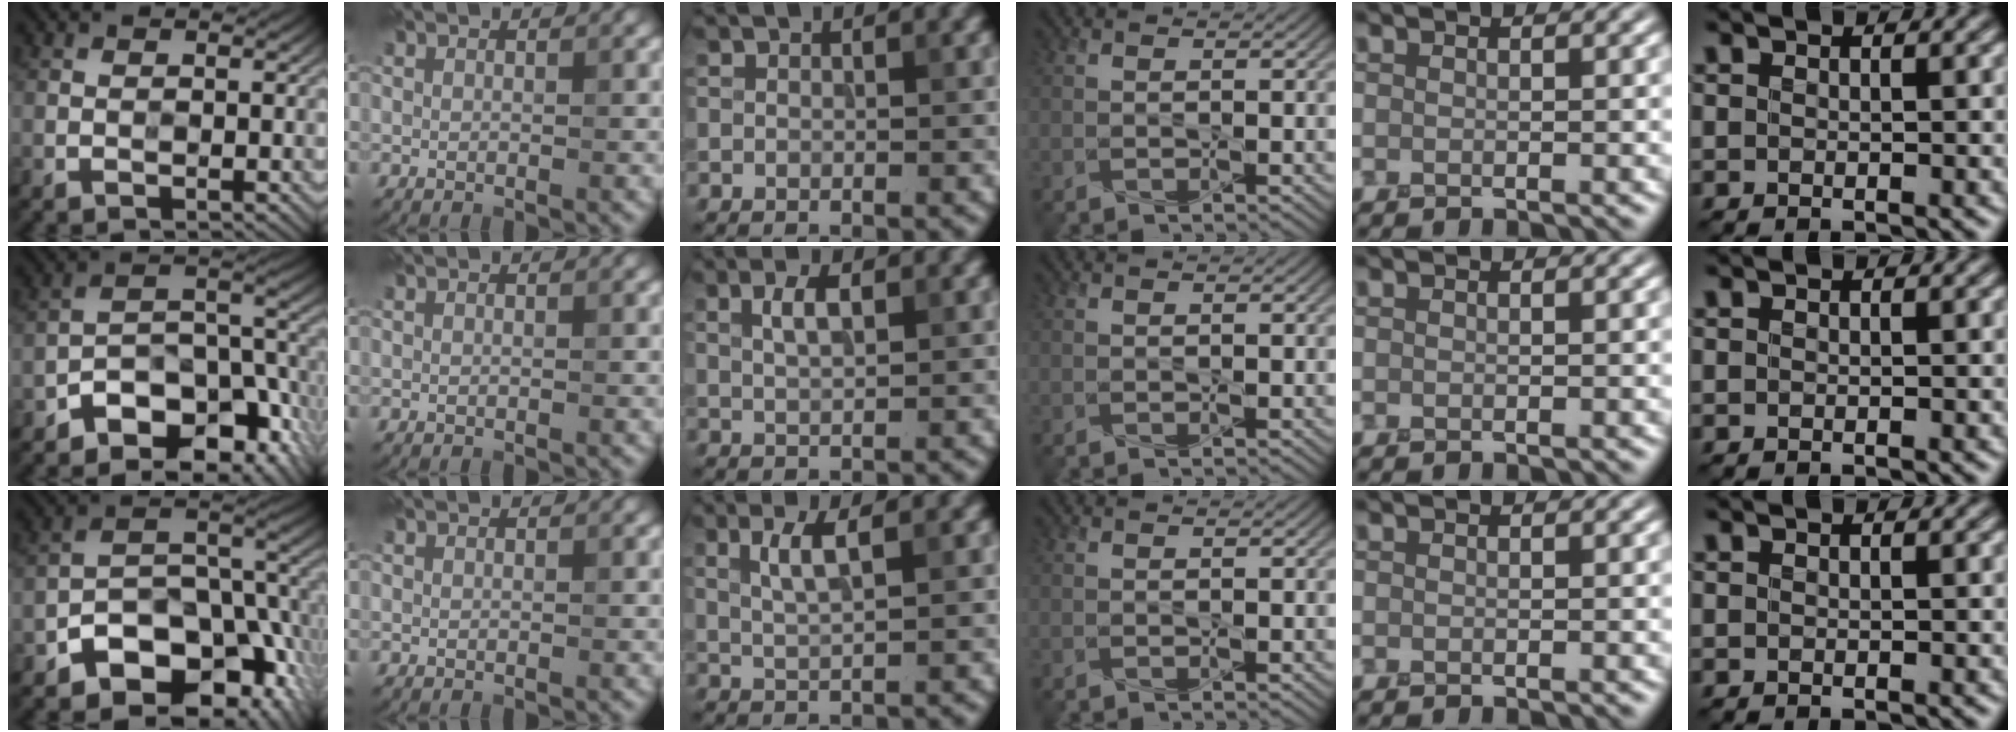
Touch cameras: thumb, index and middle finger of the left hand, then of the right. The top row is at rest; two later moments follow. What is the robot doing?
{"motion": "wipe", "object": "whiteboard"}